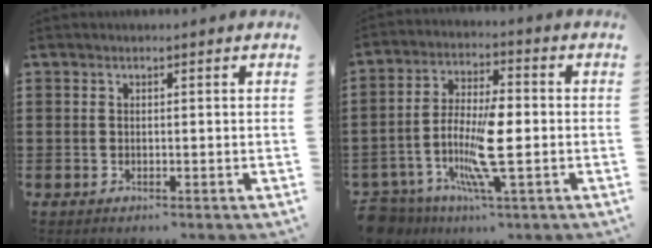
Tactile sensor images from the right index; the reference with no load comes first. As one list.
[{"total": 9.8, "force": [-3.6, 3.7, 8.3], "torque": [-0.176, -0.002, -0.067]}]